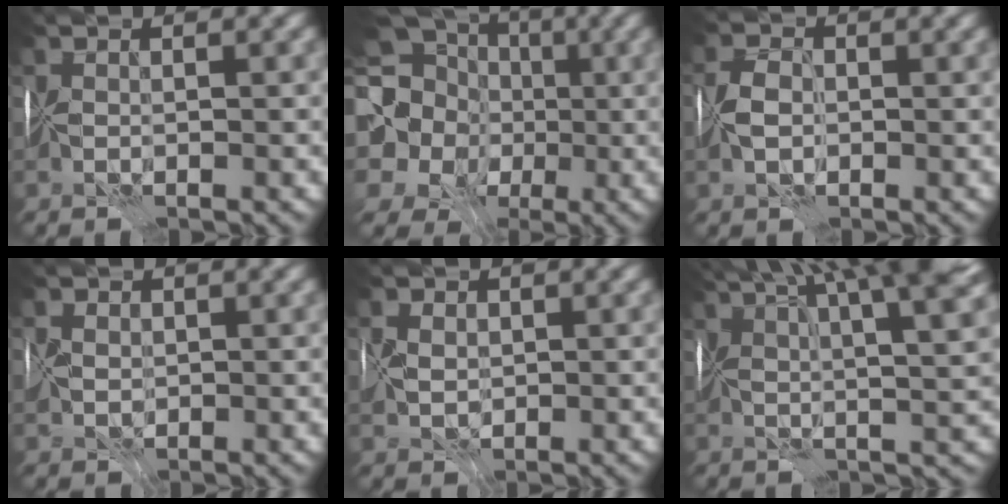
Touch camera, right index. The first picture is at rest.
{"total": 14.0, "force": [1.8, 12.8, 5.4], "torque": [-0.144, 0.013, 0.000]}
{"total": 1.2, "force": [-0.9, 0.6, 0.6], "torque": [-0.012, -0.006, -0.018]}
{"total": 0.5, "force": [-0.1, 0.5, -0.1], "torque": [0.002, -0.008, 0.001]}
{"total": 0.8, "force": [0.0, 0.8, 0.2], "torque": [-0.004, -0.006, 0.000]}
{"total": 12.7, "force": [7.1, 2.5, 10.3], "torque": [-0.133, 0.034, 0.081]}